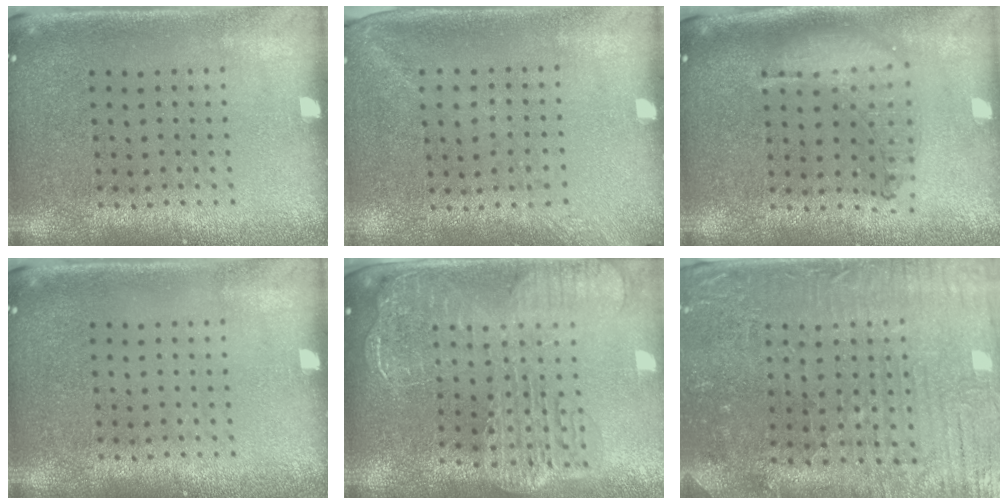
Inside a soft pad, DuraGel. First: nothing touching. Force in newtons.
{"total": 1.3, "press": 1.0, "slide": 0.8}
{"total": 1.0, "press": 1.0, "slide": 0.2}
{"total": 0.0}
{"total": 2.8, "press": 2.3, "slide": 1.5}
{"total": 2.0, "press": 1.9, "slide": 0.4}